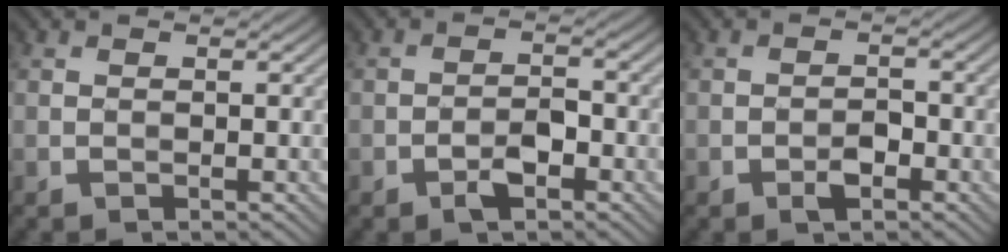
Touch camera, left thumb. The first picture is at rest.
{"total": 3.2, "force": [-1.8, 1.5, 2.2], "torque": [-0.035, 0.004, -0.036]}
{"total": 2.4, "force": [-1.3, 1.2, 1.6], "torque": [-0.024, 0.003, -0.027]}